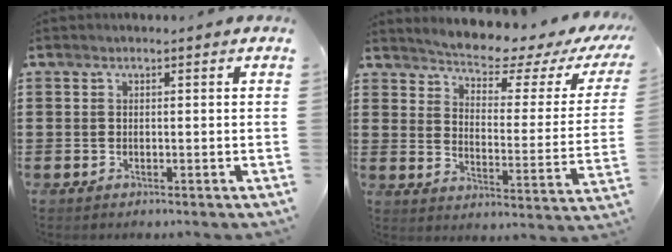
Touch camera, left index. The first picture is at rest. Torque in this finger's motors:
{"motor_torque": [1.32, -0.82, 0.16, 0.04]}